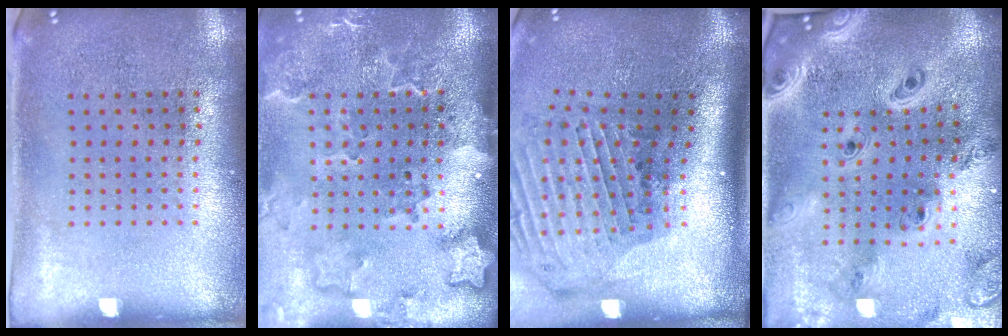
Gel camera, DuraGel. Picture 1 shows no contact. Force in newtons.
{"total": 2.9, "press": 2.2, "slide": 1.8}
{"total": 3.0, "press": 2.2, "slide": 2.0}
{"total": 4.0, "press": 3.0, "slide": 2.6}